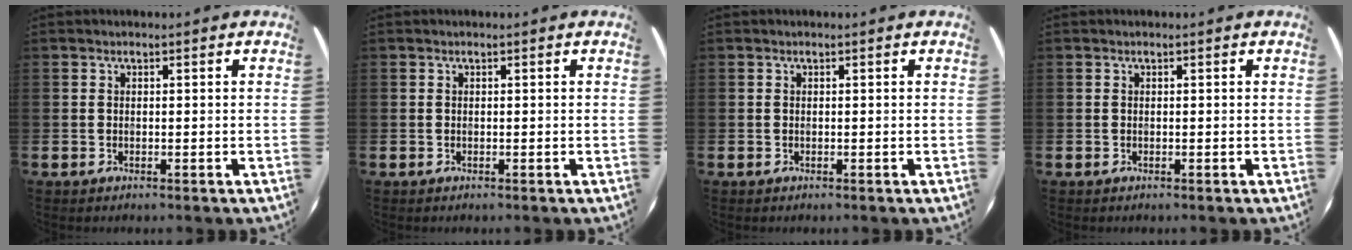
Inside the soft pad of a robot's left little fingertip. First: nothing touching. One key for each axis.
{"total": 0.0}
{"total": 0.0}
{"total": 0.0}